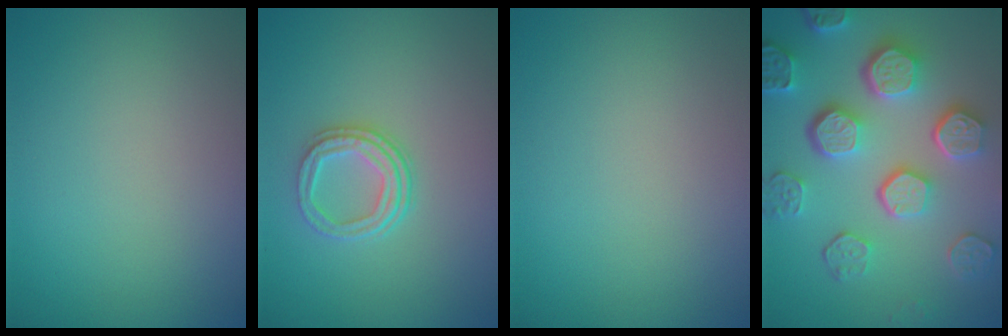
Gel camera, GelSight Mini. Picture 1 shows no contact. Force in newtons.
{"total": 3.0, "press": 2.3, "slide": 1.9}
{"total": 0.0}
{"total": 7.9, "press": 6.0, "slide": 5.0}